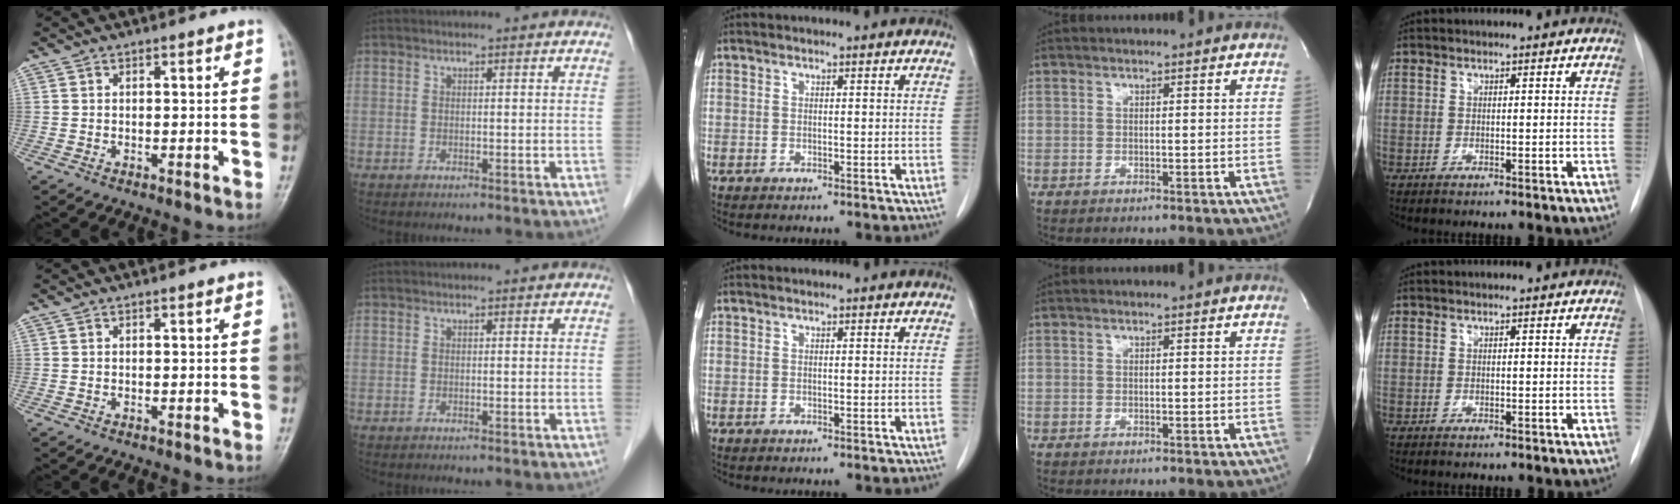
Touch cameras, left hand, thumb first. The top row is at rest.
{}